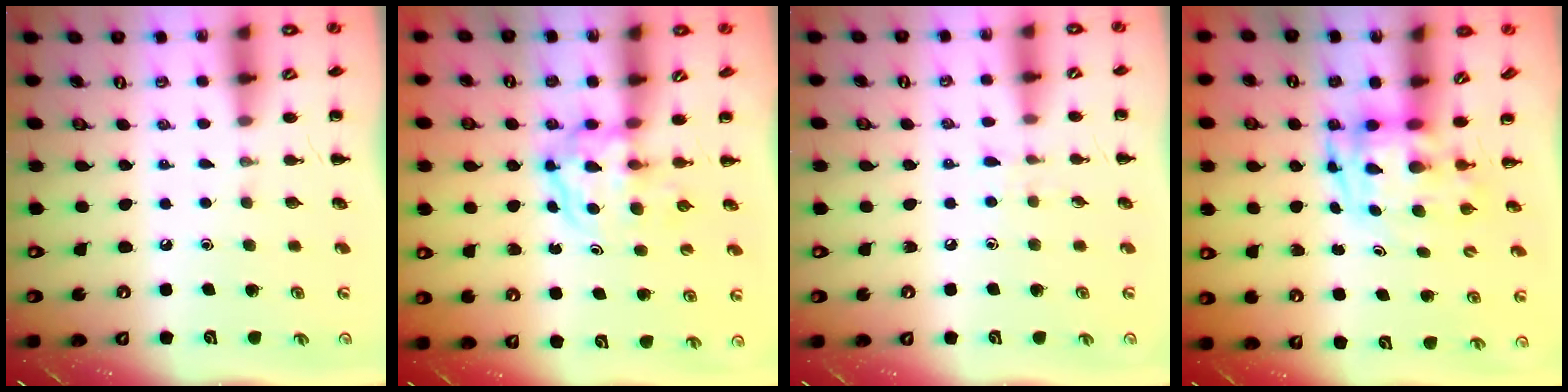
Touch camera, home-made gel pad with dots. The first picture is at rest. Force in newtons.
{"total": 3.8, "press": 3.8, "slide": 0.4}
{"total": 4.5, "press": 4.1, "slide": 1.8}
{"total": 3.4, "press": 3.4, "slide": 0.7}